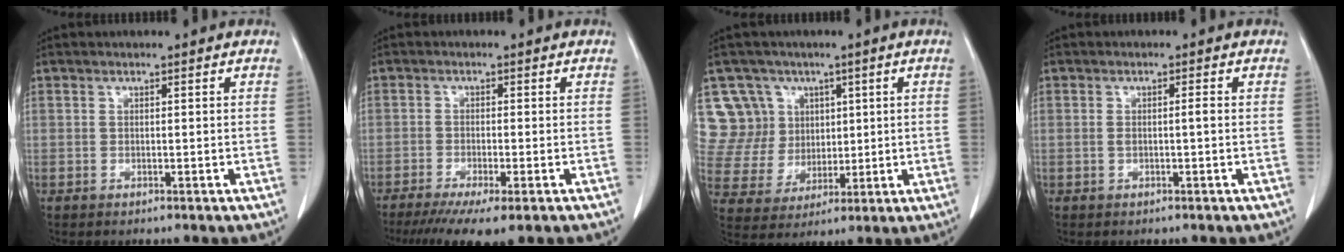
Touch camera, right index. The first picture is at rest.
{"total": 8.5, "force": [-6.0, 1.1, 5.9], "torque": [-0.090, -0.021, -0.094]}
{"total": 10.8, "force": [4.9, 9.7, 0.4], "torque": [-0.023, 0.039, 0.108]}
{"total": 1.4, "force": [-0.1, 0.1, 1.4], "torque": [-0.026, 0.003, 0.002]}